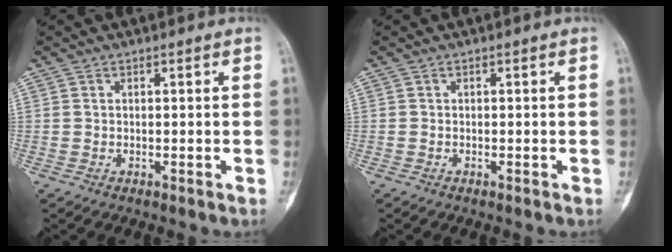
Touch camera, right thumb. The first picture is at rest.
{"total": 0.0}